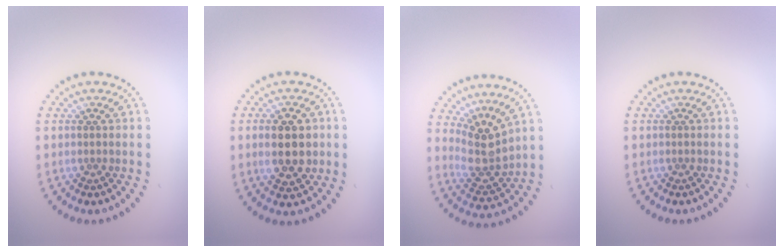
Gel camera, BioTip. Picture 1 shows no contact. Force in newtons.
{"total": 5.0, "press": 5.0, "slide": 0.3}
{"total": 3.7, "press": 2.7, "slide": 2.5}
{"total": 0.0}